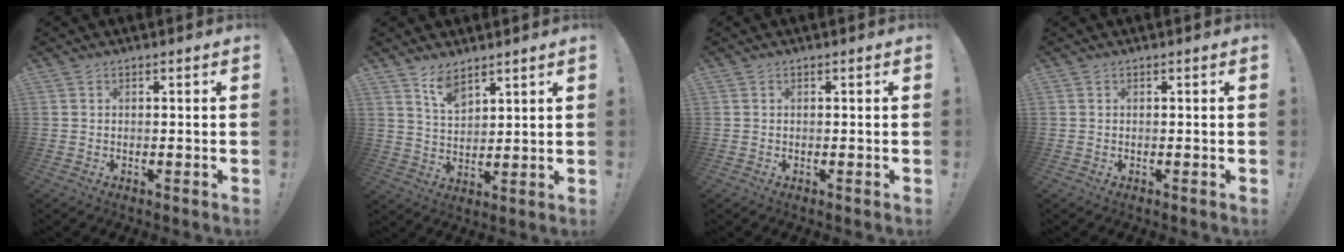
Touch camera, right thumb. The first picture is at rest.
{"total": 7.3, "force": [6.0, 2.9, 3.0], "torque": [-0.058, -0.036, 0.111]}
{"total": 0.0}
{"total": 0.0}